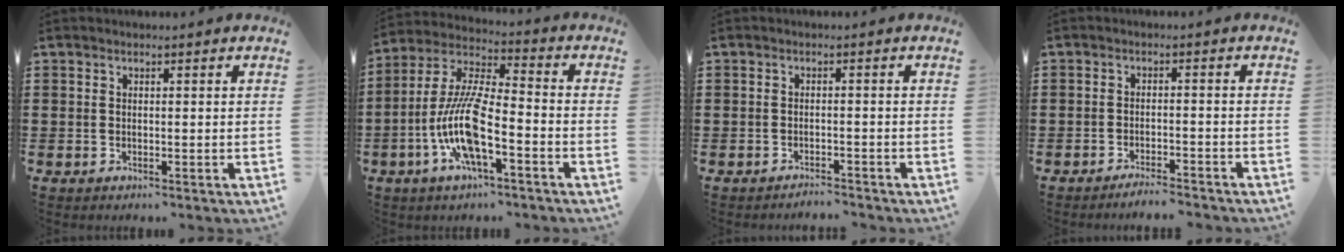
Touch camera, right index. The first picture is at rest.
{"total": 11.5, "force": [-4.6, 3.1, 10.1], "torque": [-0.228, -0.007, -0.092]}
{"total": 1.7, "force": [-1.7, 0.0, -0.1], "torque": [-0.004, 0.003, -0.037]}
{"total": 2.6, "force": [-2.5, -0.1, 0.4], "torque": [-0.010, 0.001, -0.051]}